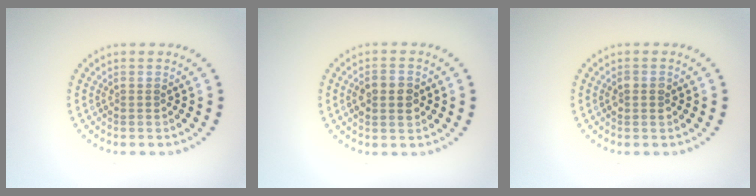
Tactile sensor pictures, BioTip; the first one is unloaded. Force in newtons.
{"total": 2.9, "press": 2.9, "slide": 0.1}
{"total": 1.4, "press": 1.4, "slide": 0.1}